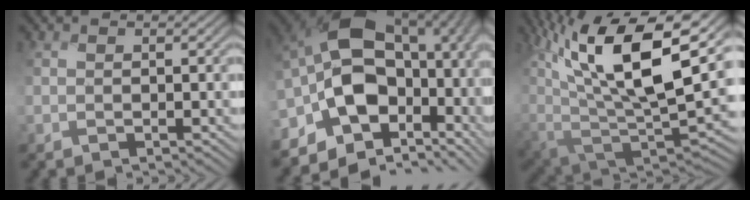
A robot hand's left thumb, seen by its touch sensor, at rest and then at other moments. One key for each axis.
{"total": 17.9, "fx": -1.1, "fy": 11.5, "fz": 13.7, "tx": -0.204, "ty": -0.028, "tz": 0.016}
{"total": 16.5, "fx": 7.2, "fy": 7.9, "fz": 12.6, "tx": -0.271, "ty": -0.002, "tz": 0.139}